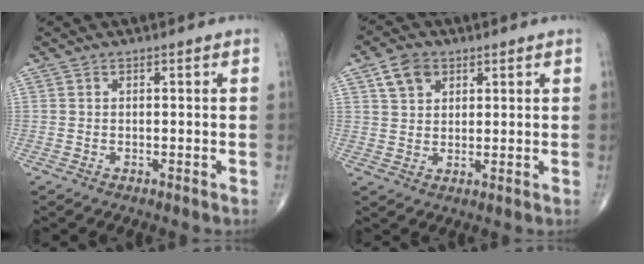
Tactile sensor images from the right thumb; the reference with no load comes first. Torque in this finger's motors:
{"motor_torque": [-0.50, 0.52, -0.04, 0.04, 0.00]}